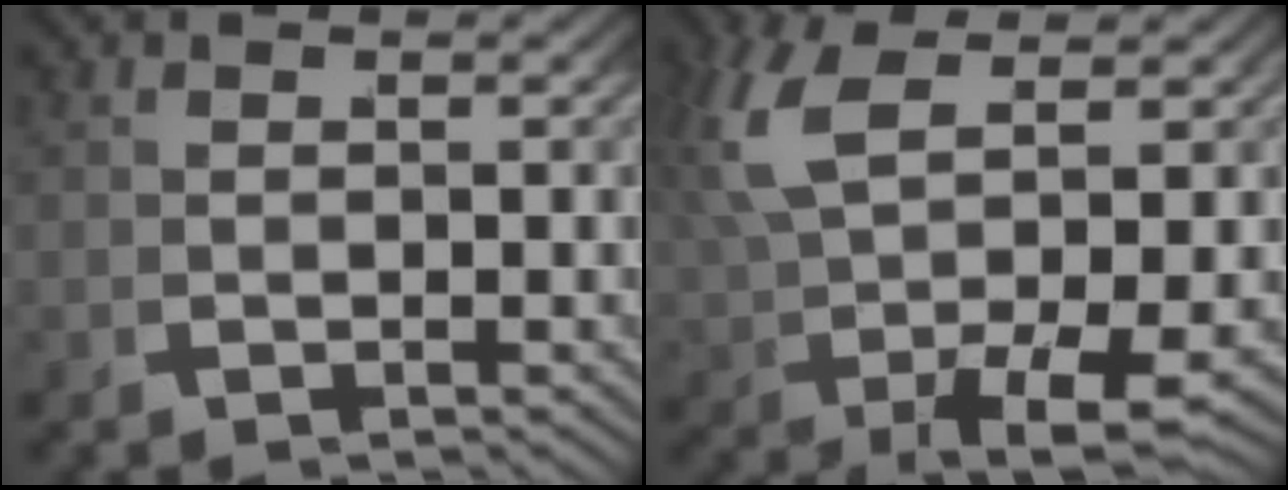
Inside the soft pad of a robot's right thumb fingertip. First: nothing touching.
{"total": 6.6, "force": [0.9, 2.9, 5.8], "torque": [-0.140, -0.013, 0.036]}